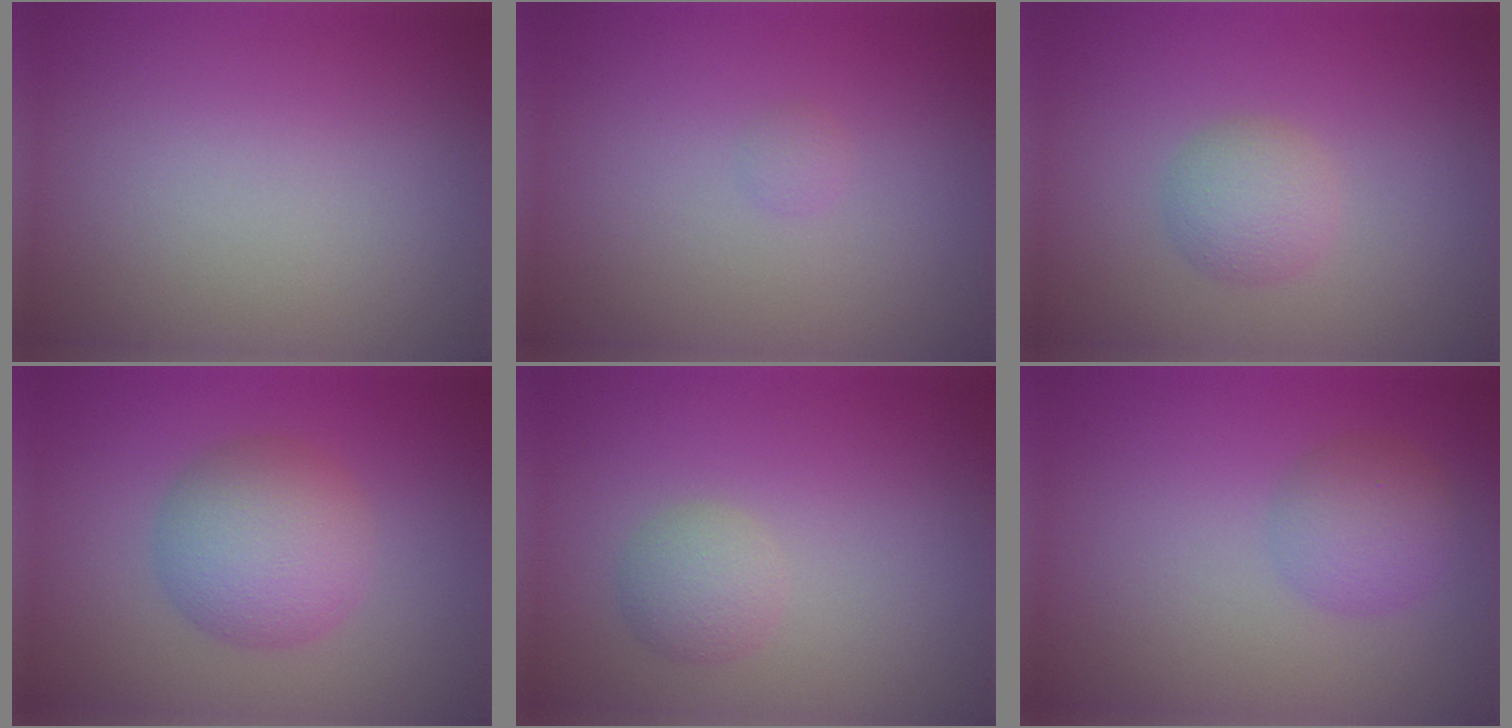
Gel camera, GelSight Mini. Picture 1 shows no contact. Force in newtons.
{"total": 0.5, "press": 0.5, "slide": 0.0}
{"total": 2.4, "press": 2.4, "slide": 0.1}
{"total": 5.6, "press": 5.6, "slide": 0.1}
{"total": 2.0, "press": 2.0, "slide": 0.0}
{"total": 2.9, "press": 2.9, "slide": 0.1}